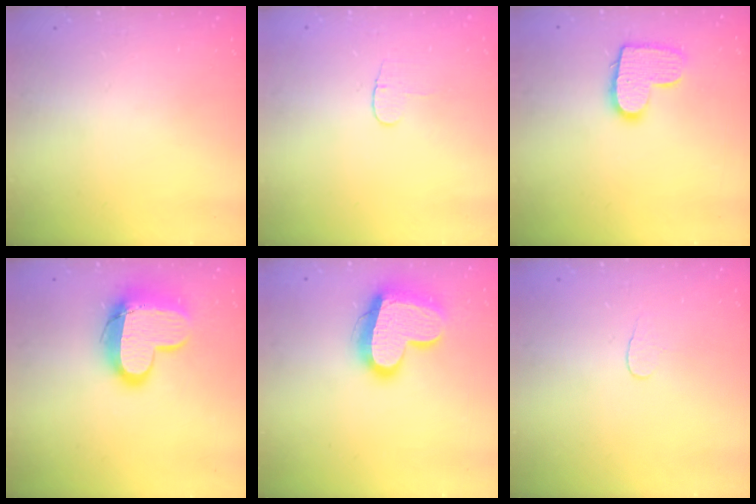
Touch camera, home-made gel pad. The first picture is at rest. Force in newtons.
{"total": 3.7, "press": 3.7, "slide": 0.5}
{"total": 12.0, "press": 12.0, "slide": 0.8}
{"total": 15.2, "press": 15.2, "slide": 1.3}
{"total": 18.7, "press": 18.6, "slide": 1.6}
{"total": 3.8, "press": 3.8, "slide": 0.4}